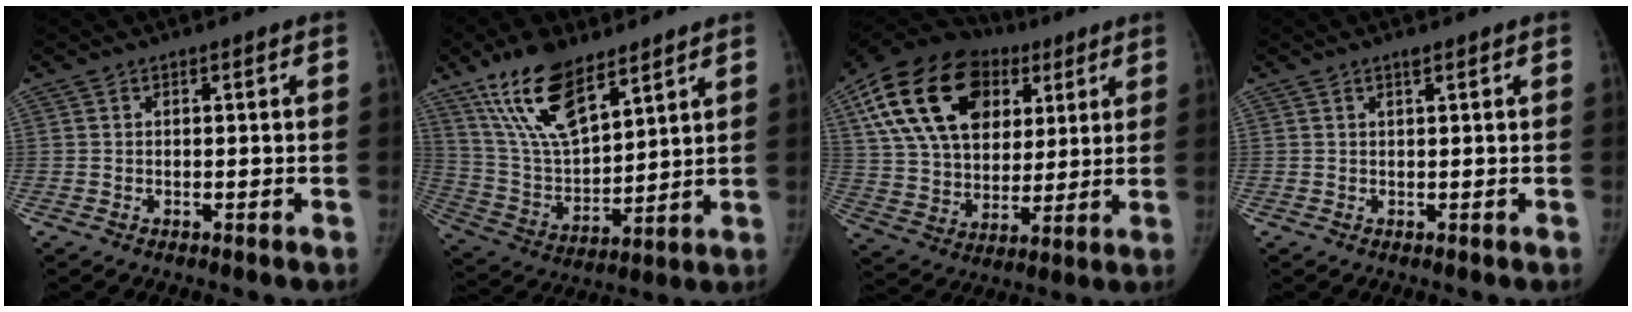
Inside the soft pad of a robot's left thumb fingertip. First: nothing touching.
{"total": 17.2, "force": [11.2, 7.1, 11.0], "torque": [-0.176, -0.050, 0.222]}
{"total": 26.4, "force": [10.5, 17.8, 16.5], "torque": [-0.303, 0.018, 0.185]}
{"total": 1.0, "force": [0.7, 0.1, 0.7], "torque": [-0.011, 0.000, 0.013]}